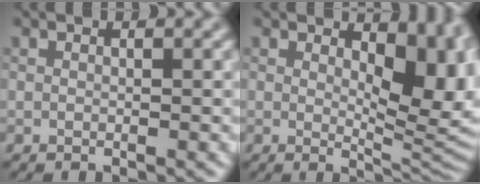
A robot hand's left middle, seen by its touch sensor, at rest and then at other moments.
{"total": 7.2, "force": [2.0, 3.7, 5.9], "torque": [-0.079, -0.015, 0.030]}